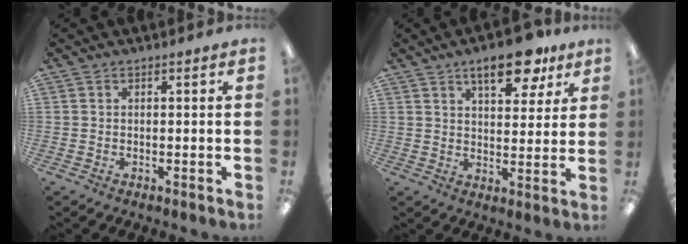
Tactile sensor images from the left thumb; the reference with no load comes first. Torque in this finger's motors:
{"motor_torque": [1.35, 1.19, 0.90, -0.89, 0.08]}